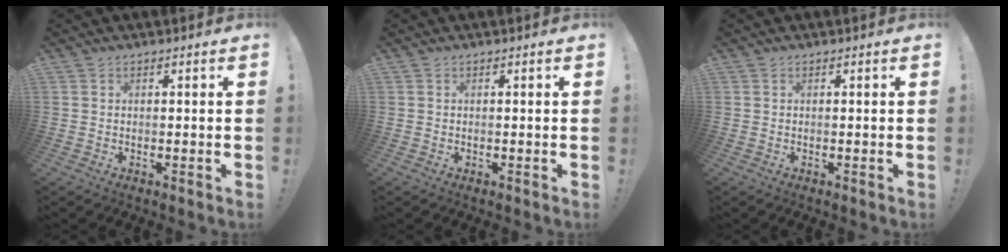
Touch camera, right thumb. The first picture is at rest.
{"total": 0.0}
{"total": 0.0}